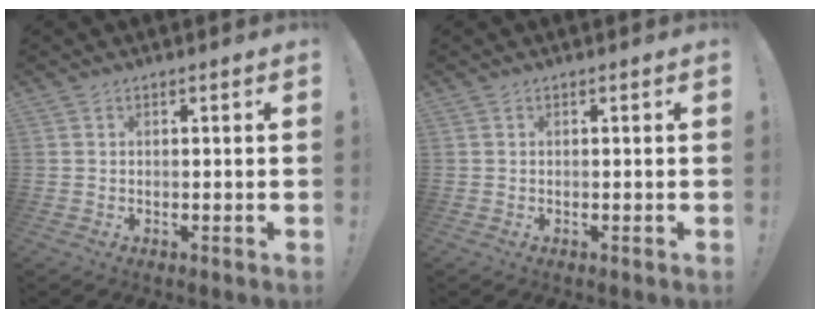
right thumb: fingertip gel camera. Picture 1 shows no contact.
{"total": 0.0}